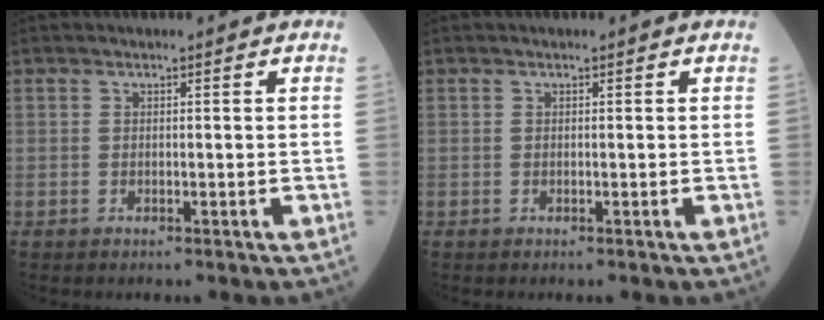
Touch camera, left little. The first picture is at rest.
{"total": 0.0}